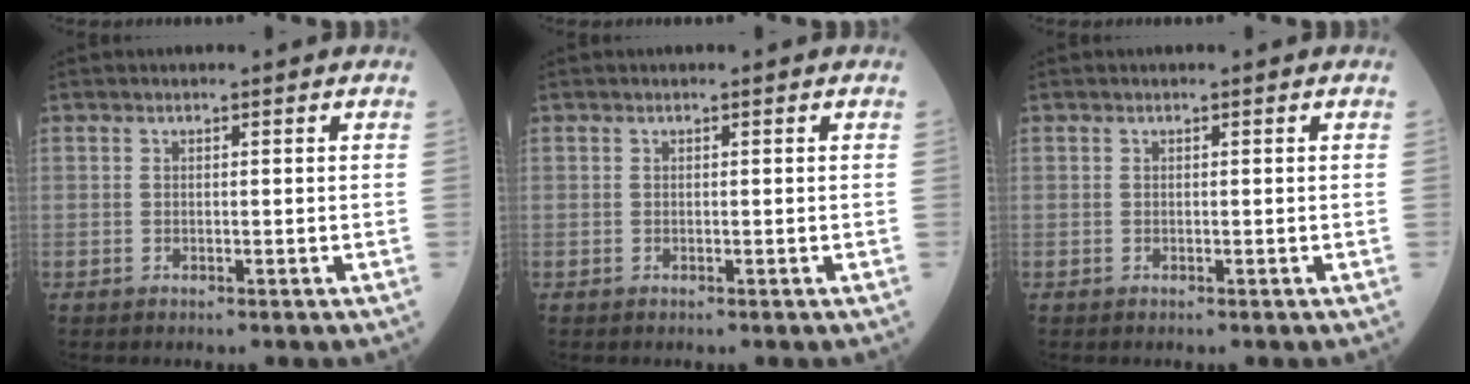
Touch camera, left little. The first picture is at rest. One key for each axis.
{"total": 0.0}
{"total": 0.0}